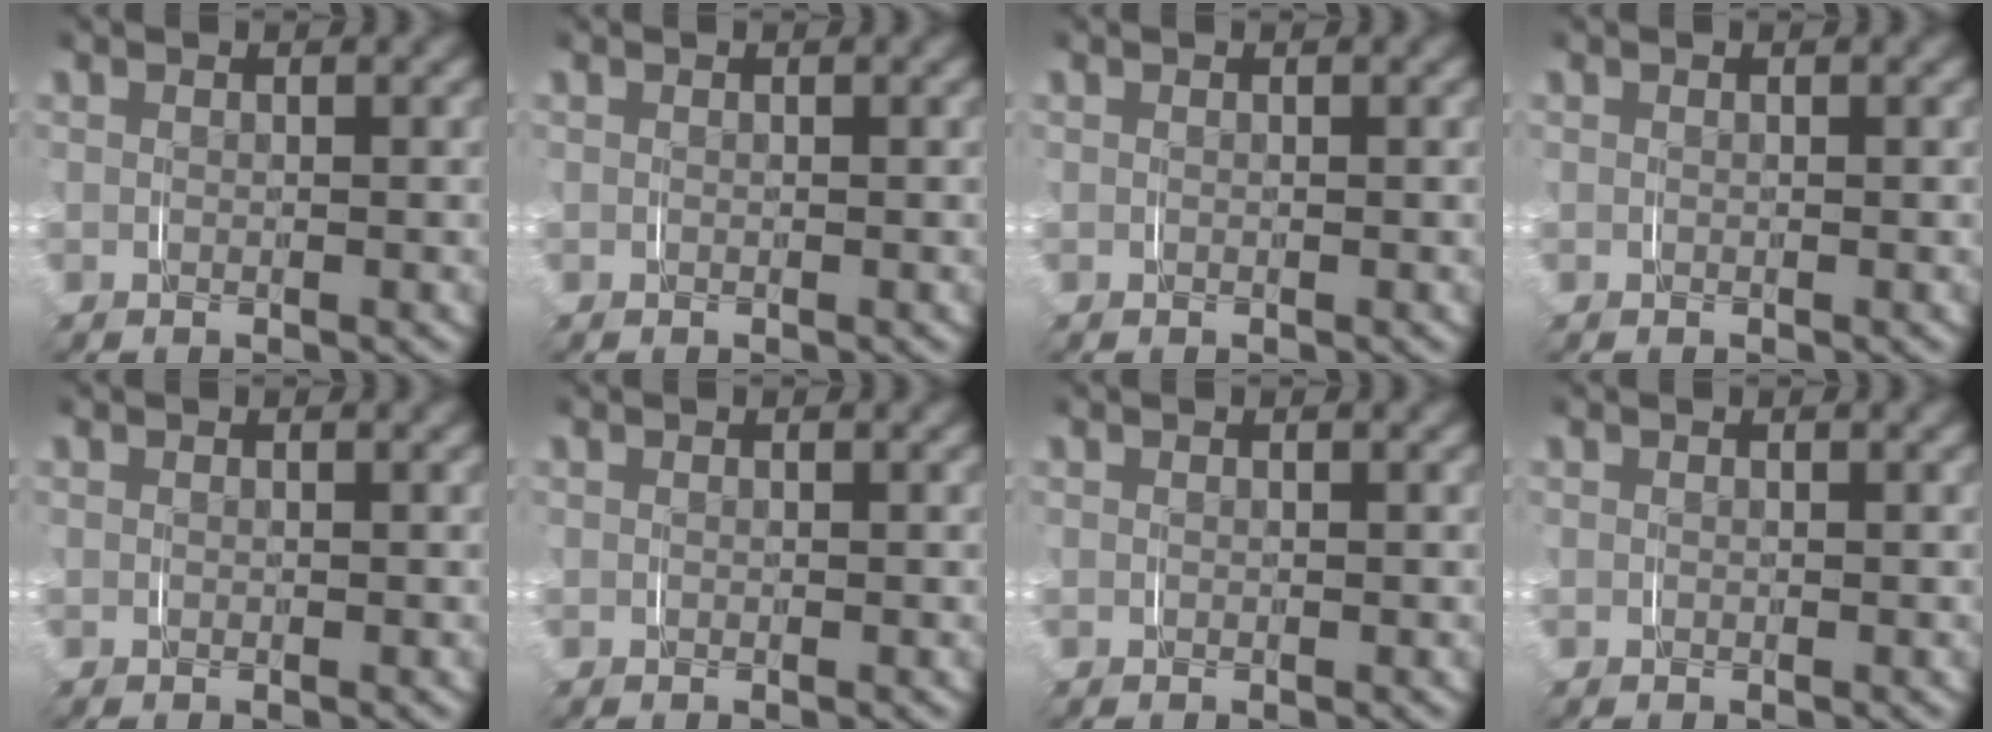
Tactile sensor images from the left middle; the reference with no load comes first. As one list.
[{"total": 0.0}, {"total": 0.0}, {"total": 0.0}, {"total": 0.0}, {"total": 0.0}, {"total": 0.0}, {"total": 0.0}]